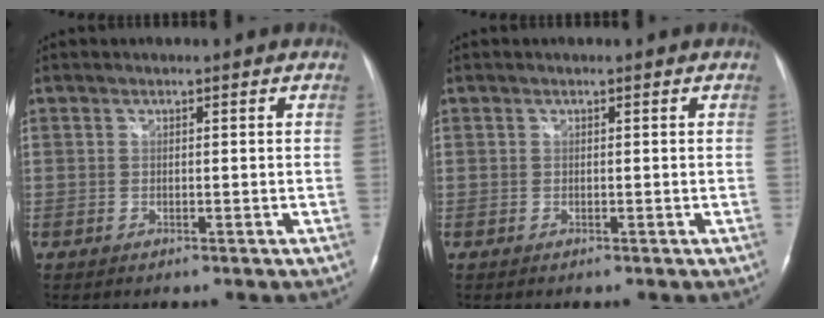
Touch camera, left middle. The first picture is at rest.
{"total": 0.0}